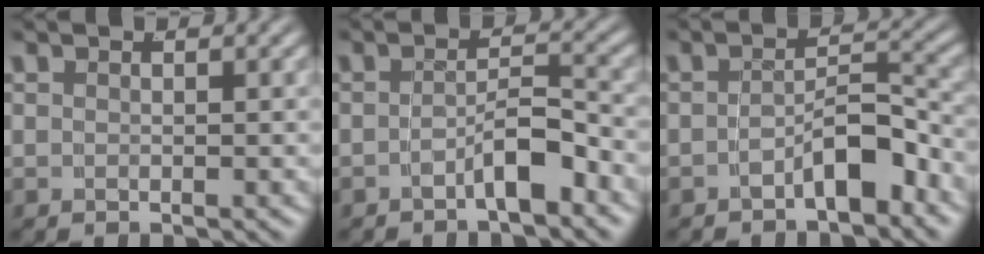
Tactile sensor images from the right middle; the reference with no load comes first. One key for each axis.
{"total": 2.9, "fx": -2.3, "fy": 0.4, "fz": 1.9, "tx": -0.023, "ty": -0.004, "tz": -0.036}
{"total": 3.5, "fx": -2.5, "fy": 0.9, "fz": 2.3, "tx": -0.028, "ty": -0.004, "tz": -0.039}